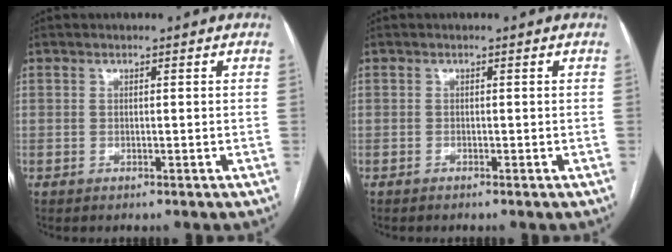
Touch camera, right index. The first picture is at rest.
{"total": 0.0}